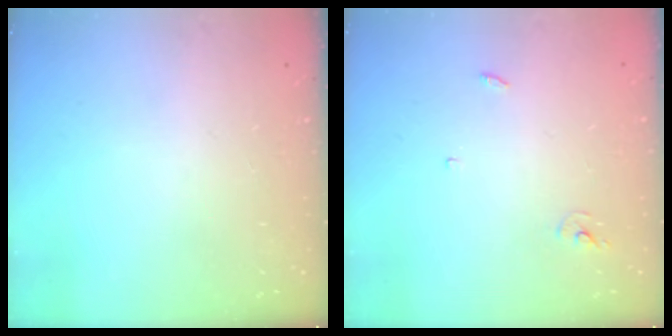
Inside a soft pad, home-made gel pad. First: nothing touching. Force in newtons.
{"total": 2.4, "press": 2.4, "slide": 0.1}